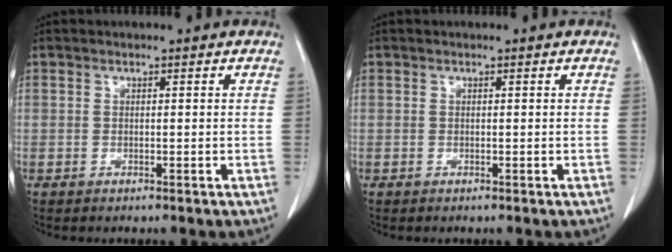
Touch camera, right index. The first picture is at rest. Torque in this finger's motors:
{"motor_torque": [0.00, 0.00, 0.00, 0.00]}